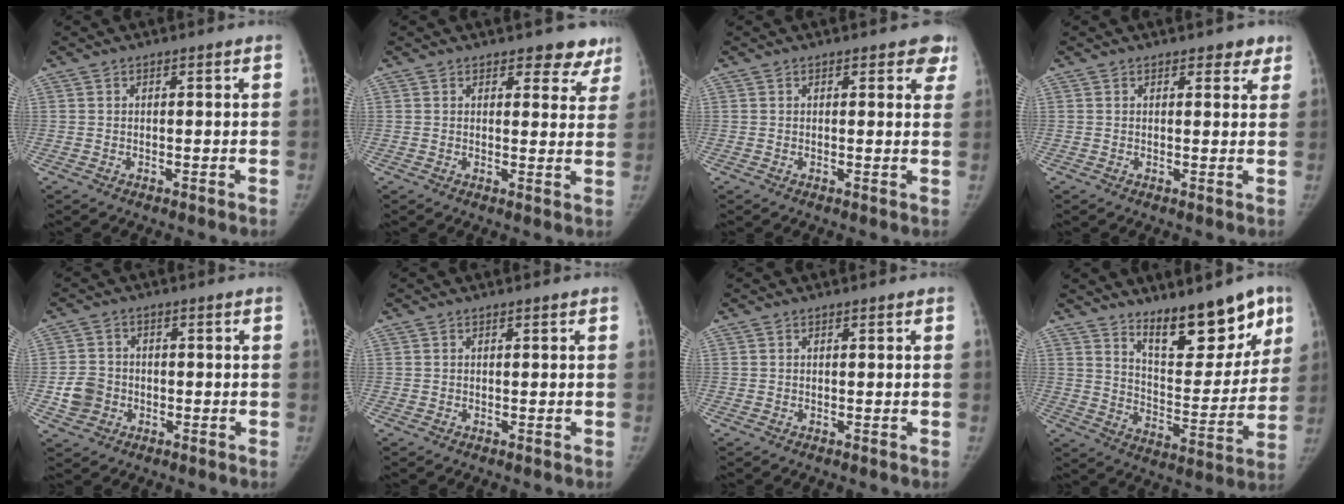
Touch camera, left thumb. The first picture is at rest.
{"total": 5.8, "force": [4.8, 2.9, 1.6], "torque": [0.022, -0.028, 0.045]}
{"total": 4.0, "force": [2.9, 2.0, 1.9], "torque": [0.015, -0.010, 0.021]}
{"total": 2.9, "force": [2.0, 1.5, 1.3], "torque": [0.011, -0.009, 0.022]}
{"total": 5.5, "force": [-1.4, 4.9, 2.1], "torque": [-0.029, 0.013, -0.026]}
{"total": 0.0}
{"total": 0.0}
{"total": 17.1, "force": [11.4, 6.4, 11.0], "torque": [-0.097, -0.083, 0.183]}